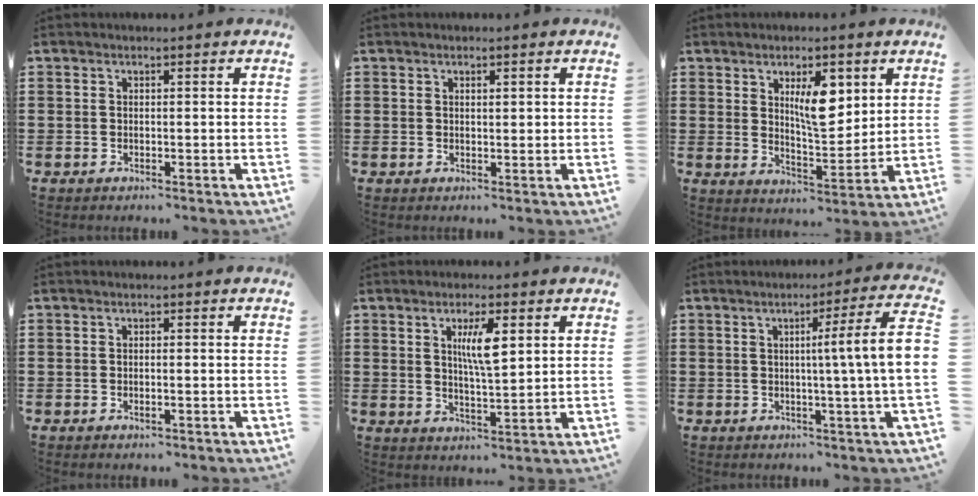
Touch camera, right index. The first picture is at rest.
{"total": 0.8, "force": [0.4, 0.3, 0.6], "torque": [-0.013, 0.003, 0.006]}
{"total": 8.2, "force": [3.2, 3.3, 6.8], "torque": [-0.101, -0.008, 0.046]}
{"total": 0.6, "force": [-0.3, 0.1, 0.5], "torque": [-0.010, -0.003, -0.005]}
{"total": 5.5, "force": [1.8, 1.3, 5.1], "torque": [-0.097, 0.003, 0.027]}
{"total": 7.9, "force": [0.3, -1.0, 7.8], "torque": [-0.132, -0.015, 0.000]}